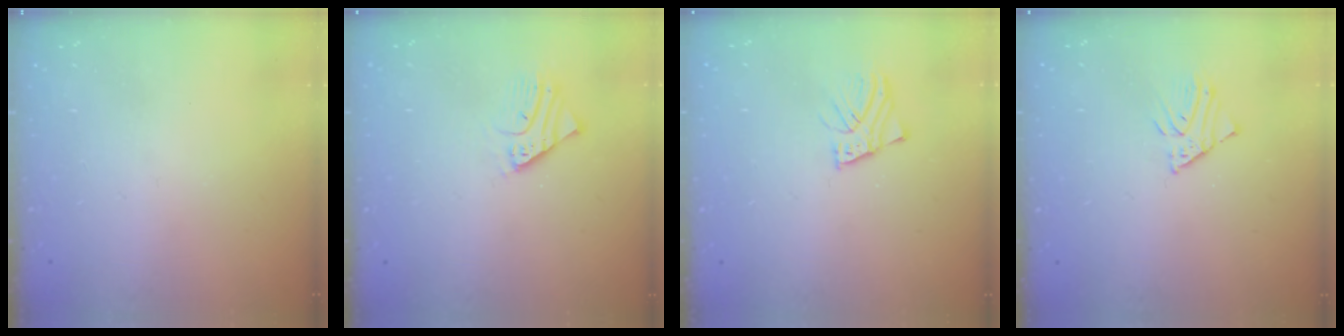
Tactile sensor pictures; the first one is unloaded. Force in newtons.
{"total": 2.3, "press": 2.3, "slide": 0.2}
{"total": 3.0, "press": 3.0, "slide": 0.2}
{"total": 2.5, "press": 2.5, "slide": 0.1}